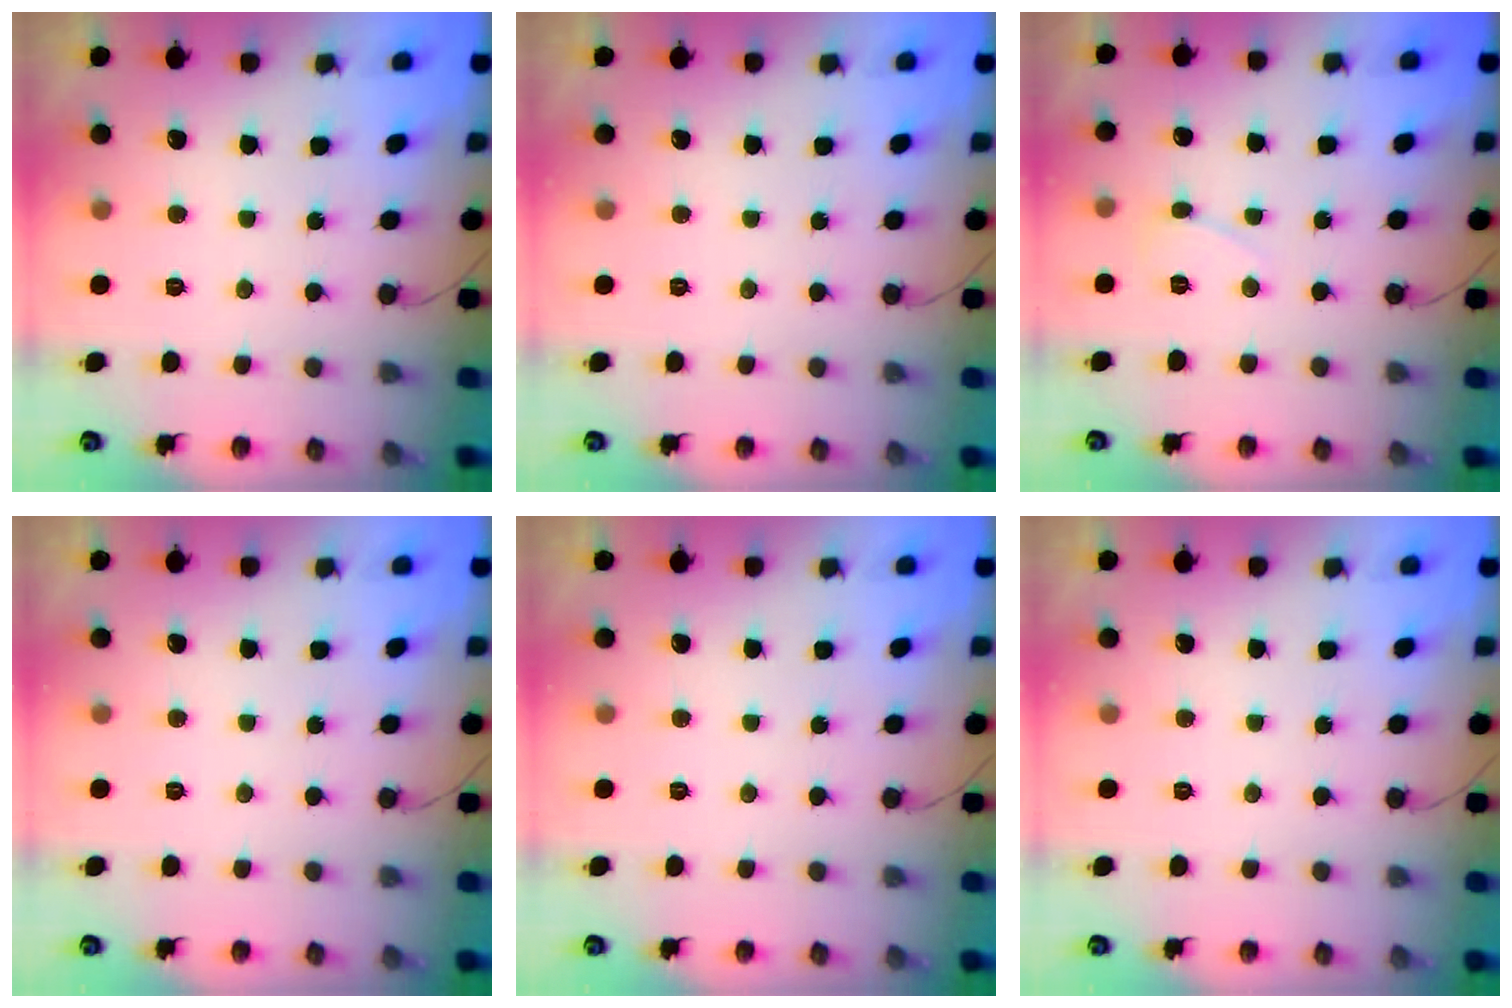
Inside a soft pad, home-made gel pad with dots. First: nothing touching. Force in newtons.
{"total": 0.0}
{"total": 3.7, "press": 3.7, "slide": 0.4}
{"total": 0.0}
{"total": 0.0}
{"total": 0.0}